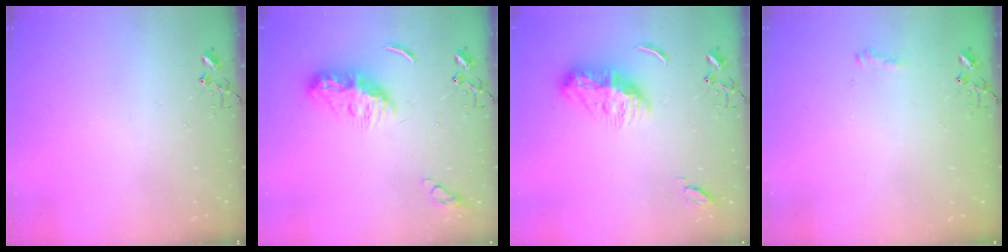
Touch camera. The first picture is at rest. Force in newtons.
{"total": 10.6, "press": 10.6, "slide": 0.5}
{"total": 10.8, "press": 10.7, "slide": 1.1}
{"total": 6.8, "press": 6.8, "slide": 0.6}